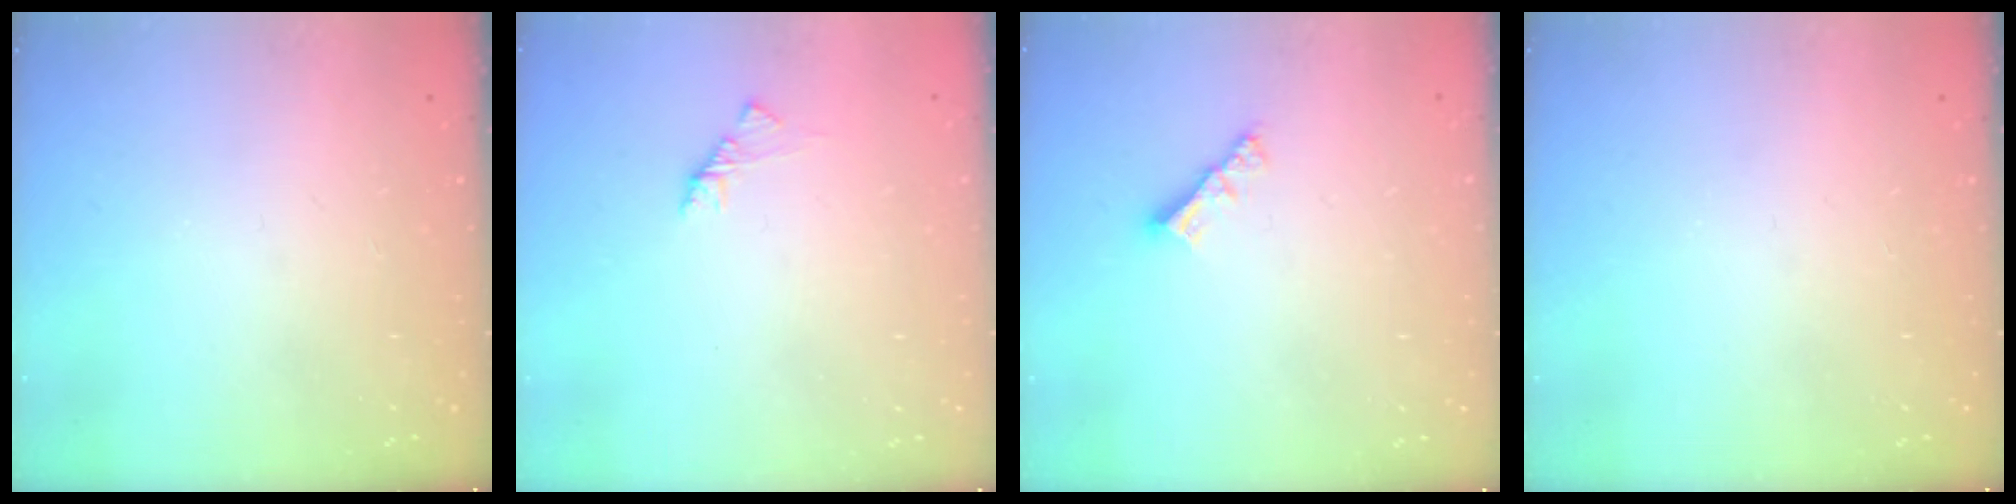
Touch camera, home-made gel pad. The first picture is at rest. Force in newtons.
{"total": 1.7, "press": 1.6, "slide": 0.5}
{"total": 3.4, "press": 3.4, "slide": 0.2}
{"total": 0.0}